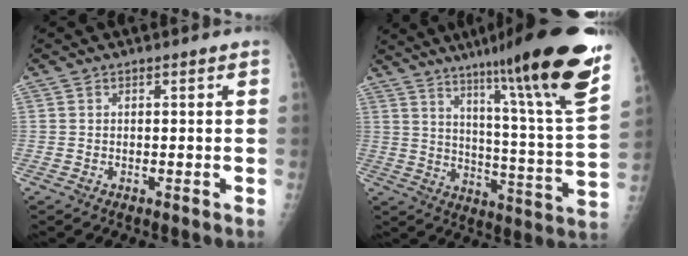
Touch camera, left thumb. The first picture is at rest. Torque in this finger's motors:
{"motor_torque": [1.06, 0.25, 1.42, -1.33, 0.24]}